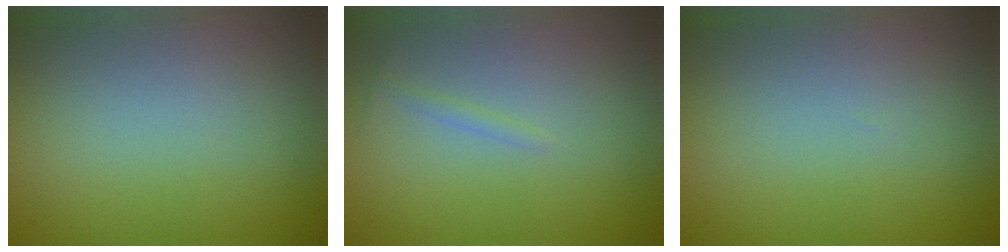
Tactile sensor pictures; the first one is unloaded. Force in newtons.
{"total": 0.7, "press": 0.7, "slide": 0.1}
{"total": 0.0}